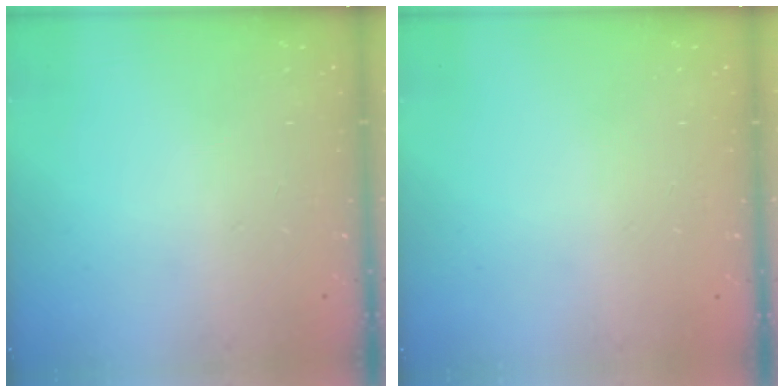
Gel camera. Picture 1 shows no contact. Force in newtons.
{"total": 0.0}